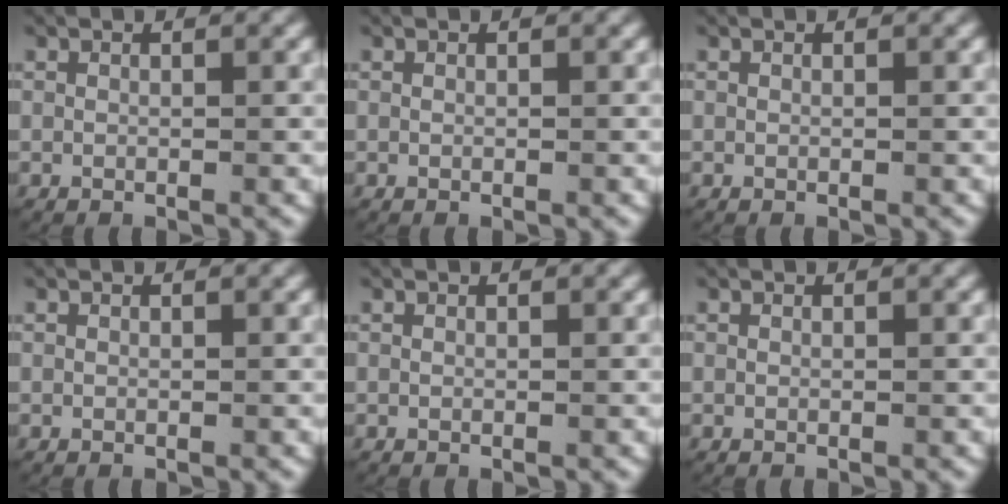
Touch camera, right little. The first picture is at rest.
{"total": 0.0}
{"total": 0.0}
{"total": 0.0}
{"total": 0.0}
{"total": 0.0}